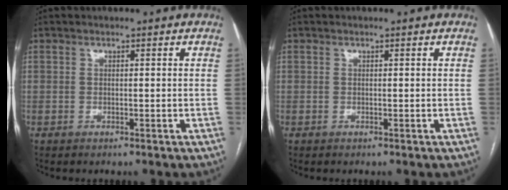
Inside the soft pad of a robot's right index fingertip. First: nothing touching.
{"total": 0.0}